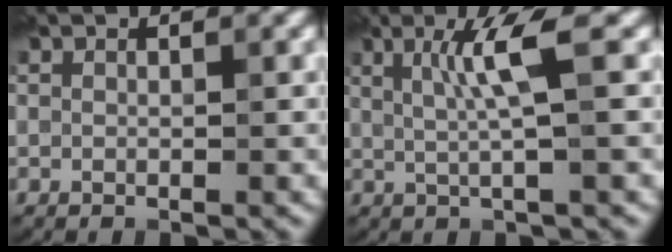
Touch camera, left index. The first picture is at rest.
{"total": 3.1, "force": [-0.1, -0.3, 3.1], "torque": [-0.067, 0.001, 0.011]}